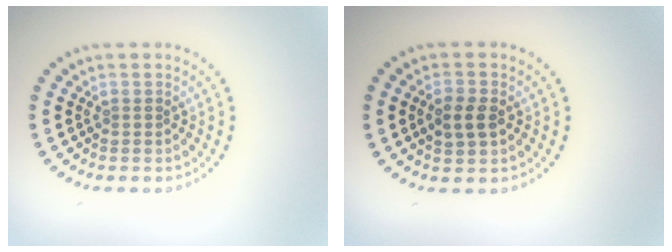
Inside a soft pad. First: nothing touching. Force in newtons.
{"total": 2.6, "press": 2.6, "slide": 0.1}